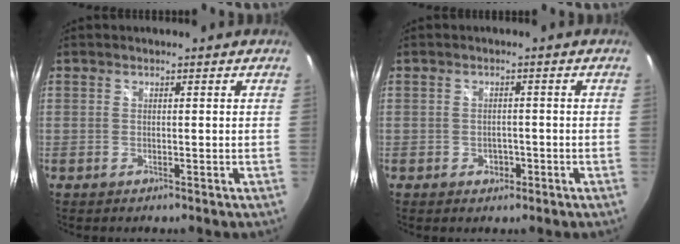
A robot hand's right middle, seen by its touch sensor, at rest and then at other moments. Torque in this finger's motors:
{"motor_torque": [0.23, -0.33, 0.04, 0.02]}